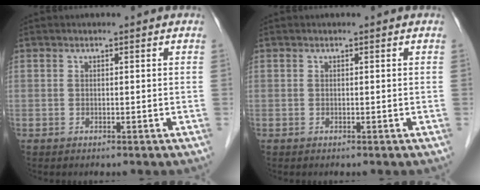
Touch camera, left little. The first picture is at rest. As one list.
[{"total": 0.0}]